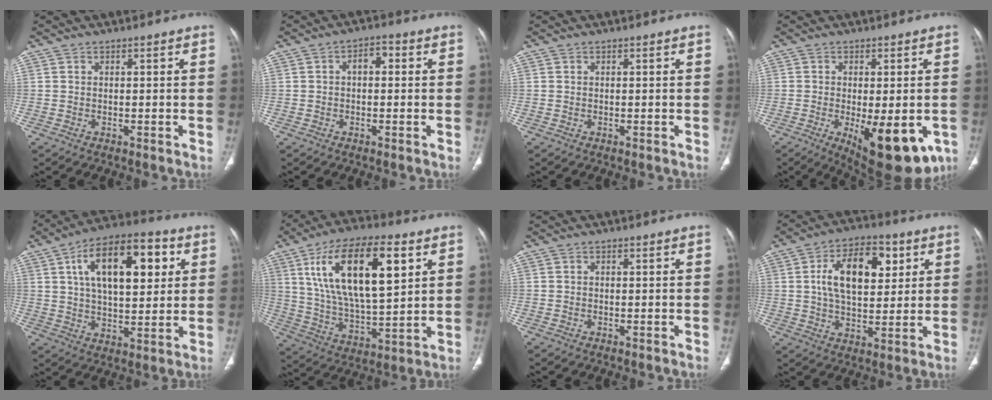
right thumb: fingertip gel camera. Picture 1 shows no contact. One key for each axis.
{"total": 3.4, "fx": 0.3, "fy": 2.1, "fz": 2.7, "tx": -0.031, "ty": 0.014, "tz": -0.003}
{"total": 0.0}
{"total": 15.3, "fx": -5.5, "fy": 6.3, "fz": 12.9, "tx": -0.141, "ty": -0.010, "tz": -0.060}
{"total": 19.8, "fx": 6.4, "fy": 9.6, "fz": 16.1, "tx": -0.226, "ty": 0.001, "tz": 0.098}
{"total": 23.1, "fx": 8.5, "fy": 9.5, "fz": 19.3, "tx": -0.327, "ty": -0.021, "tz": 0.151}
{"total": 0.0}
{"total": 14.7, "fx": 4.0, "fy": 8.2, "fz": 11.5, "tx": -0.164, "ty": -0.001, "tz": 0.065}